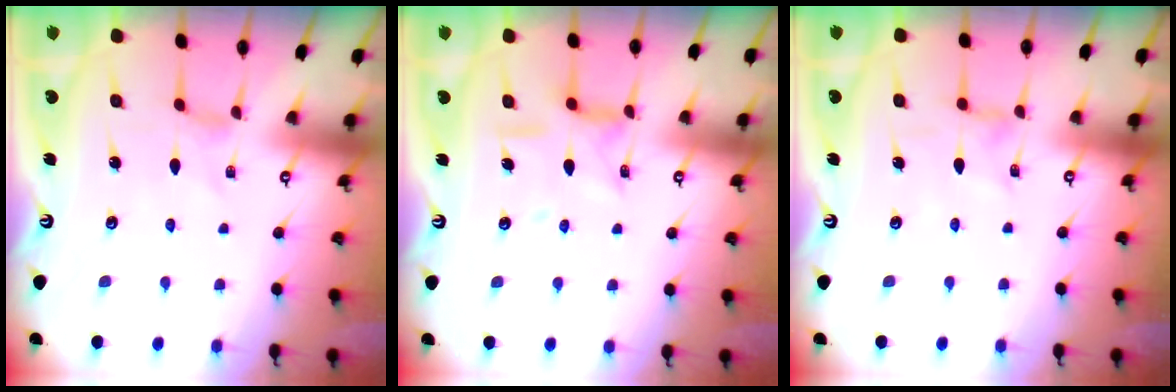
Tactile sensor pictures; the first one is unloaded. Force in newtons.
{"total": 10.8, "press": 10.7, "slide": 0.9}
{"total": 1.2, "press": 1.2, "slide": 0.3}